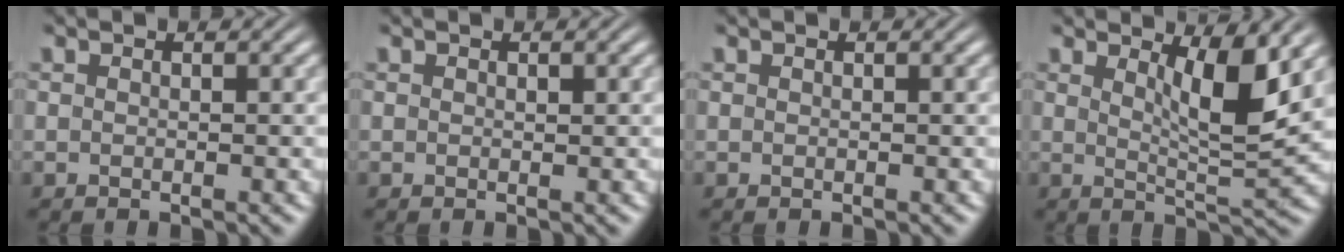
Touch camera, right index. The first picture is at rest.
{"total": 0.0}
{"total": 0.0}
{"total": 4.9, "force": [2.2, 0.6, 4.3], "torque": [-0.068, -0.020, 0.039]}